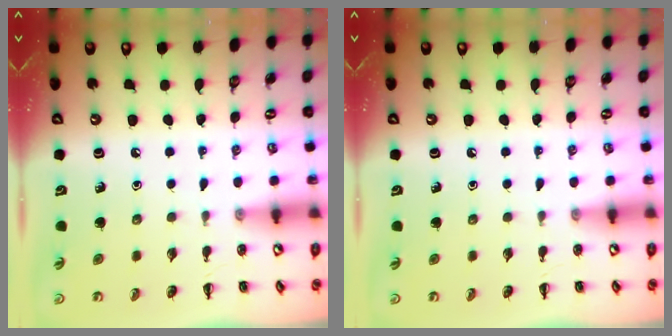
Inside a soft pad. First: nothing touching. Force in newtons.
{"total": 0.0}